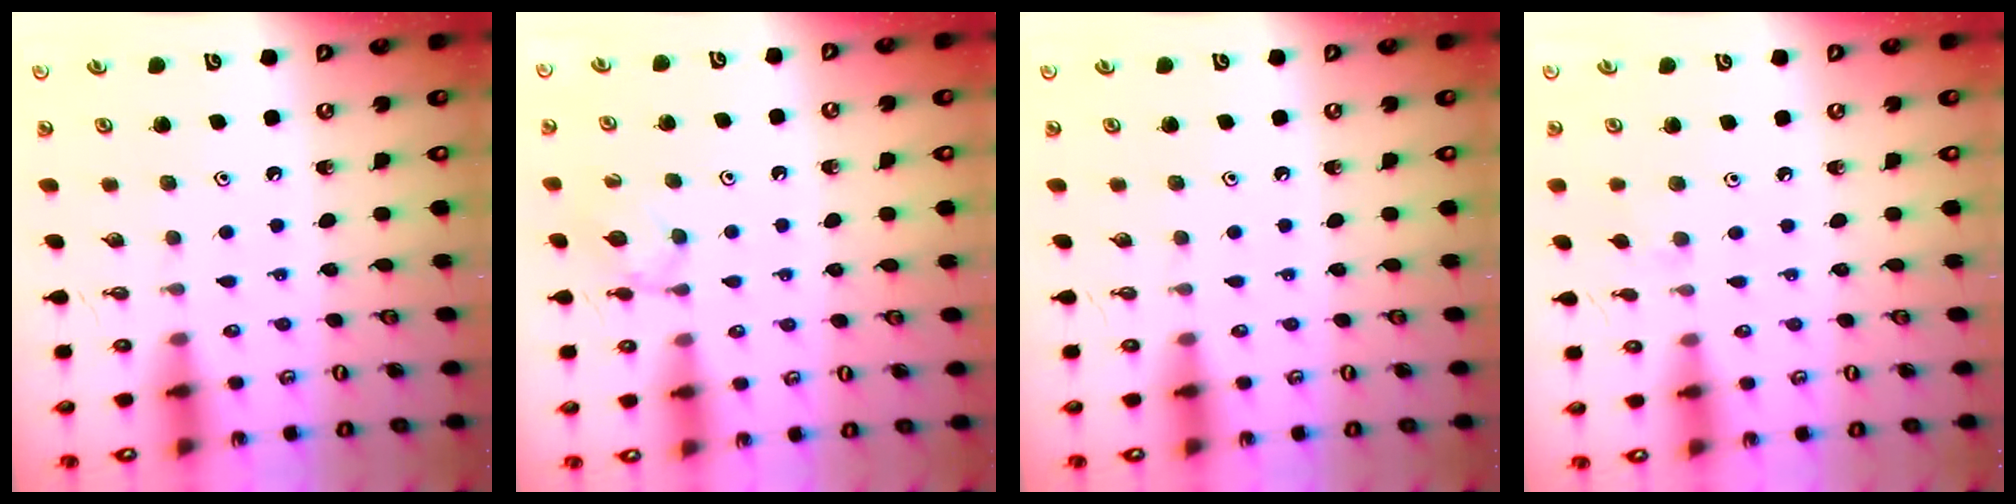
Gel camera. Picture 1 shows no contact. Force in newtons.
{"total": 4.6, "press": 4.5, "slide": 0.6}
{"total": 0.0}
{"total": 4.2, "press": 4.2, "slide": 0.6}